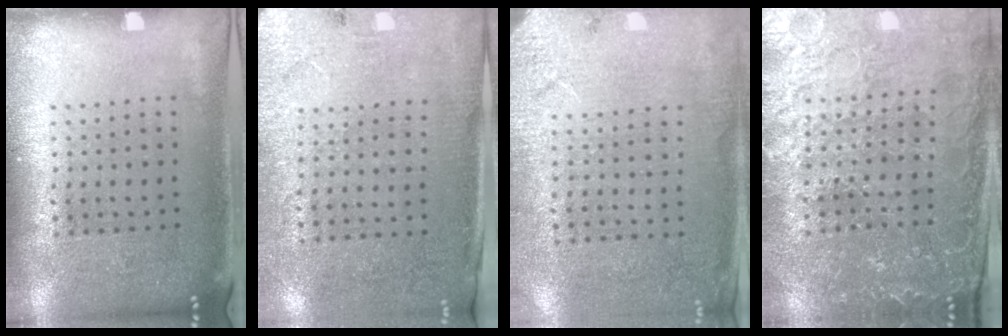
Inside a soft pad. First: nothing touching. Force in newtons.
{"total": 2.7, "press": 2.3, "slide": 1.4}
{"total": 2.6, "press": 2.4, "slide": 0.9}
{"total": 3.2, "press": 3.1, "slide": 0.4}